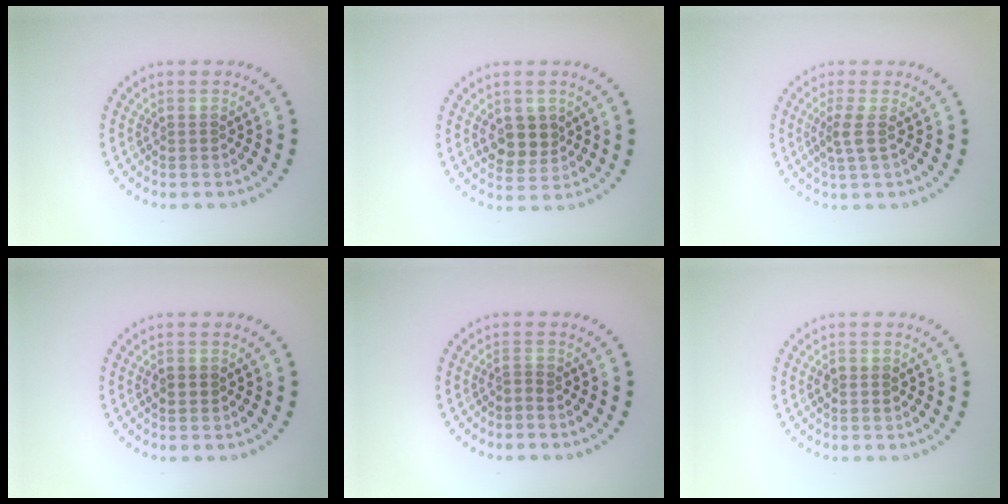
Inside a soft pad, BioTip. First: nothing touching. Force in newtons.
{"total": 2.9, "press": 2.8, "slide": 1.0}
{"total": 2.0, "press": 1.5, "slide": 1.3}
{"total": 1.5, "press": 1.5, "slide": 0.1}
{"total": 0.6, "press": 0.3, "slide": 0.5}
{"total": 0.9, "press": 0.9, "slide": 0.1}